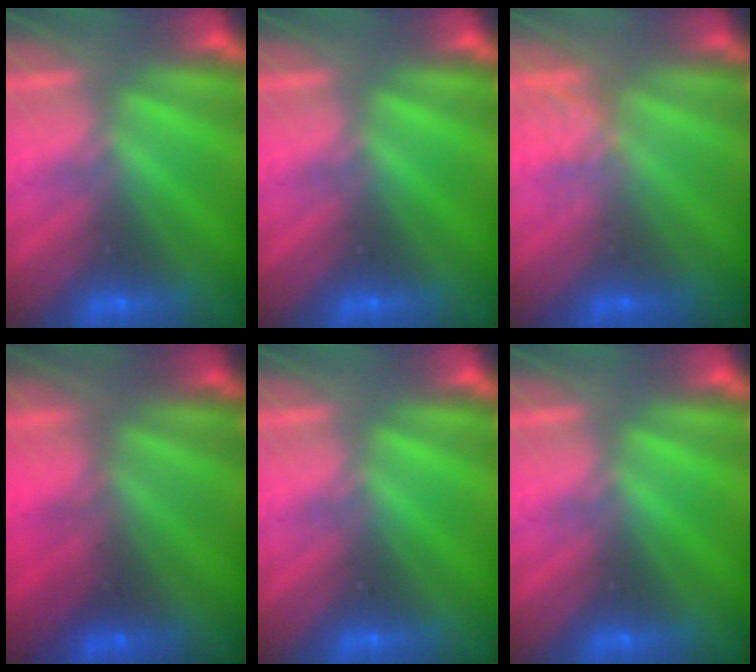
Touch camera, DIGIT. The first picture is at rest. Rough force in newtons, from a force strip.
{"total": 0.0}
{"total": 1.8}
{"total": 2.2}
{"total": 0.0}
{"total": 0.0}